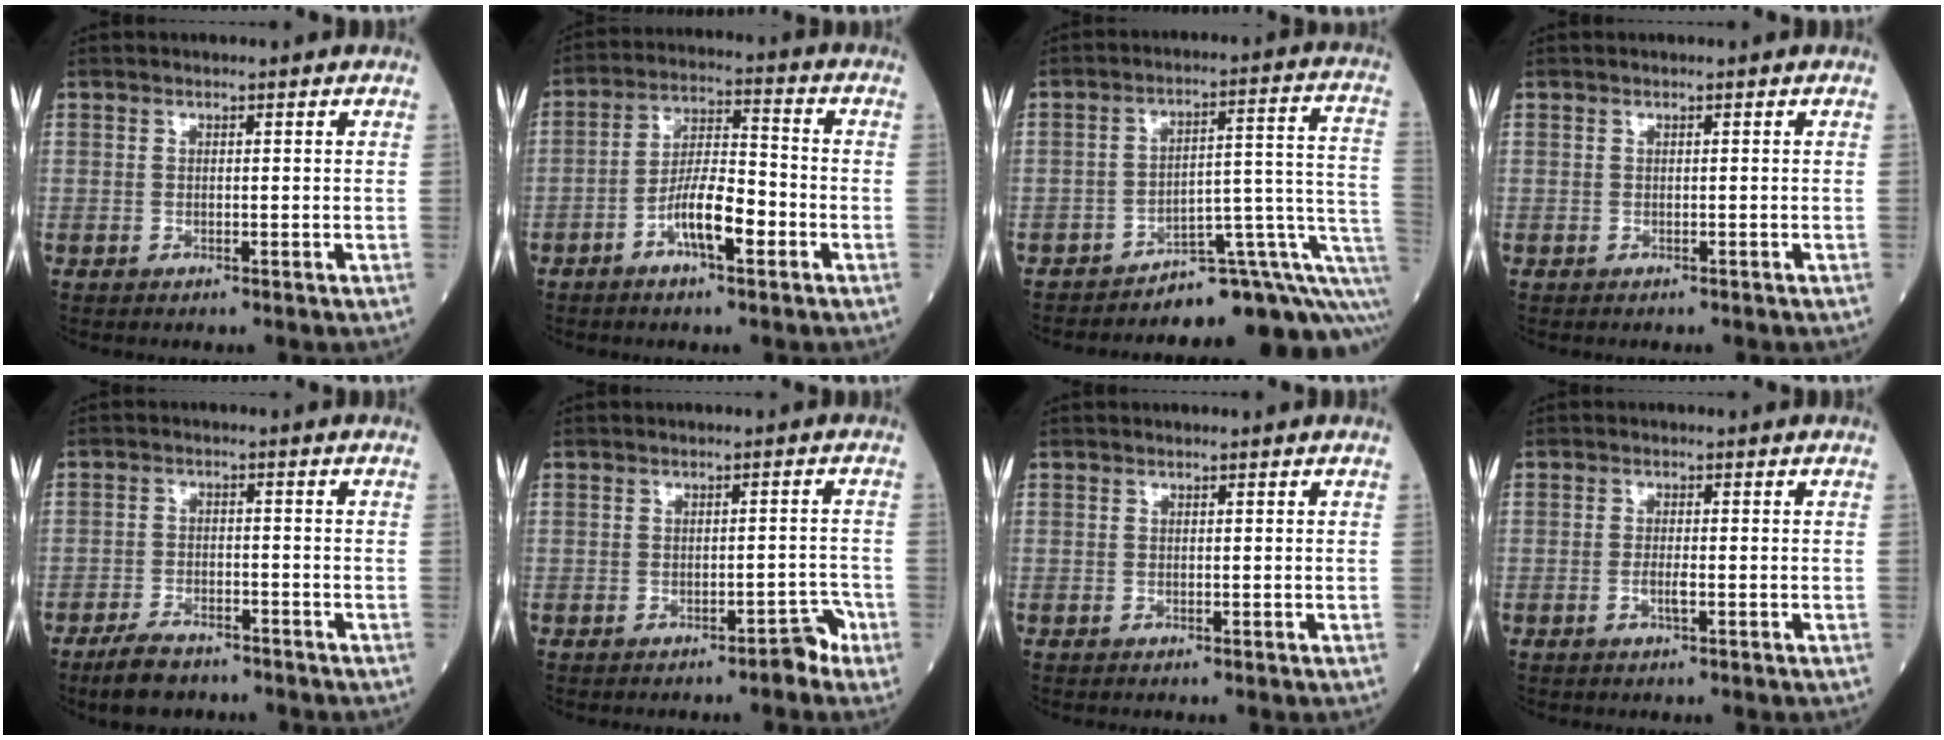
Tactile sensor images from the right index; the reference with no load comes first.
{"total": 8.3, "force": [-3.7, 2.1, 7.2], "torque": [-0.140, 0.009, -0.068]}
{"total": 13.5, "force": [-10.5, 3.1, 7.8], "torque": [-0.042, 0.073, -0.132]}
{"total": 0.5, "force": [-0.5, 0.1, 0.3], "torque": [-0.004, -0.001, -0.006]}
{"total": 6.2, "force": [-5.0, 2.2, 2.9], "torque": [-0.062, -0.007, -0.085]}
{"total": 2.8, "force": [-1.9, 0.7, 1.8], "torque": [-0.016, 0.005, -0.028]}
{"total": 0.0}
{"total": 1.6, "force": [-0.6, 0.1, 1.5], "torque": [-0.033, -0.001, -0.013]}